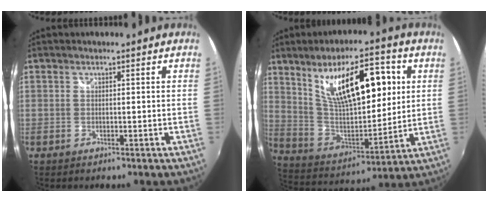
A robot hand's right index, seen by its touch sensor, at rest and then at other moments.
{"total": 19.6, "force": [7.3, 7.8, 16.5], "torque": [-0.267, 0.001, 0.140]}